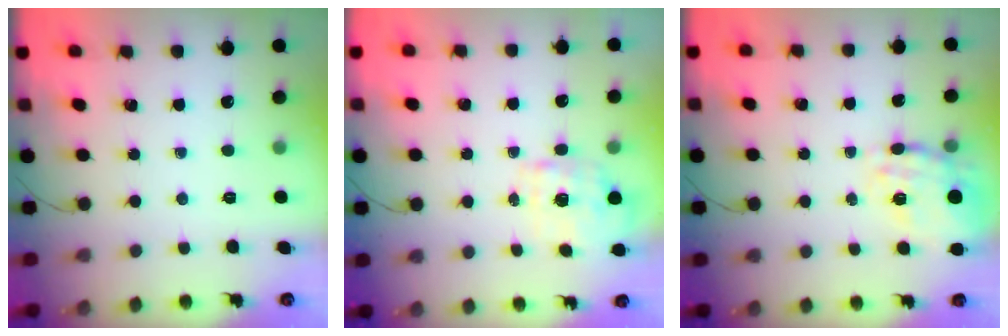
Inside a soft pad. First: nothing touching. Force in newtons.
{"total": 1.8, "press": 1.7, "slide": 0.6}
{"total": 17.9, "press": 17.8, "slide": 1.6}